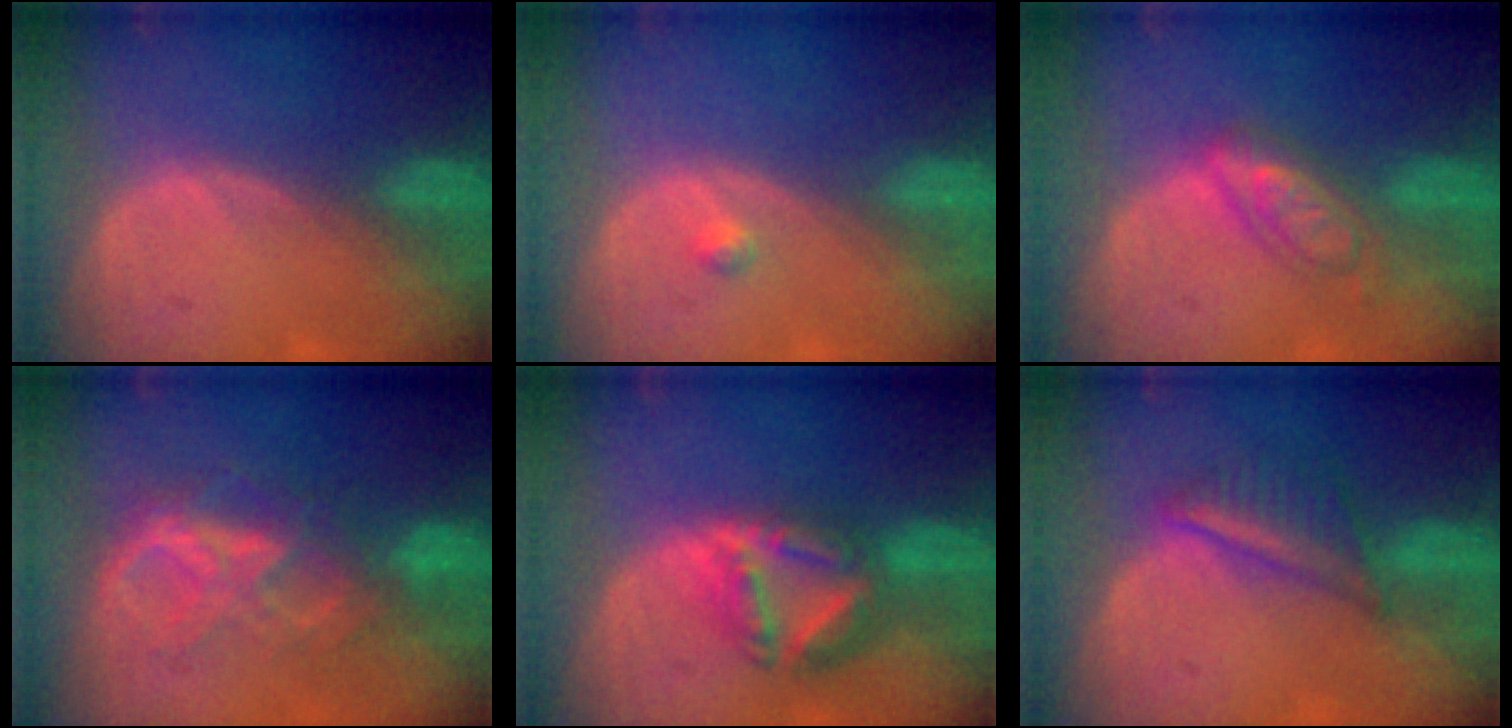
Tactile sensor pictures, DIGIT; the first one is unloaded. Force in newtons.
{"total": 0.8, "press": 0.8, "slide": 0.1}
{"total": 5.3, "press": 5.2, "slide": 0.2}
{"total": 7.3, "press": 7.3, "slide": 0.3}
{"total": 8.1, "press": 7.0, "slide": 4.0}
{"total": 5.3, "press": 5.3, "slide": 0.4}